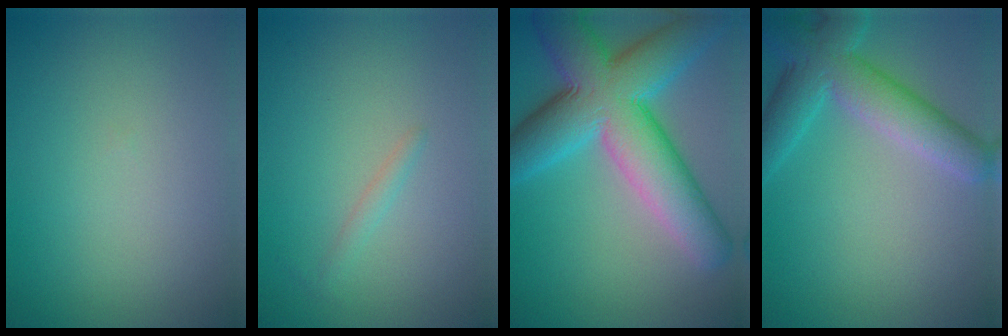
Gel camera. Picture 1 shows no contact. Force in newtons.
{"total": 0.8, "press": 0.8, "slide": 0.1}
{"total": 12.0, "press": 11.9, "slide": 0.6}
{"total": 6.3, "press": 6.3, "slide": 0.3}